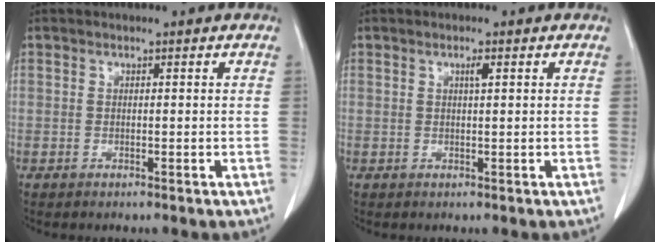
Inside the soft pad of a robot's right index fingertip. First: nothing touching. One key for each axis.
{"total": 1.1, "fx": 0.5, "fy": 0.0, "fz": 1.0, "tx": -0.019, "ty": 0.001, "tz": 0.008}